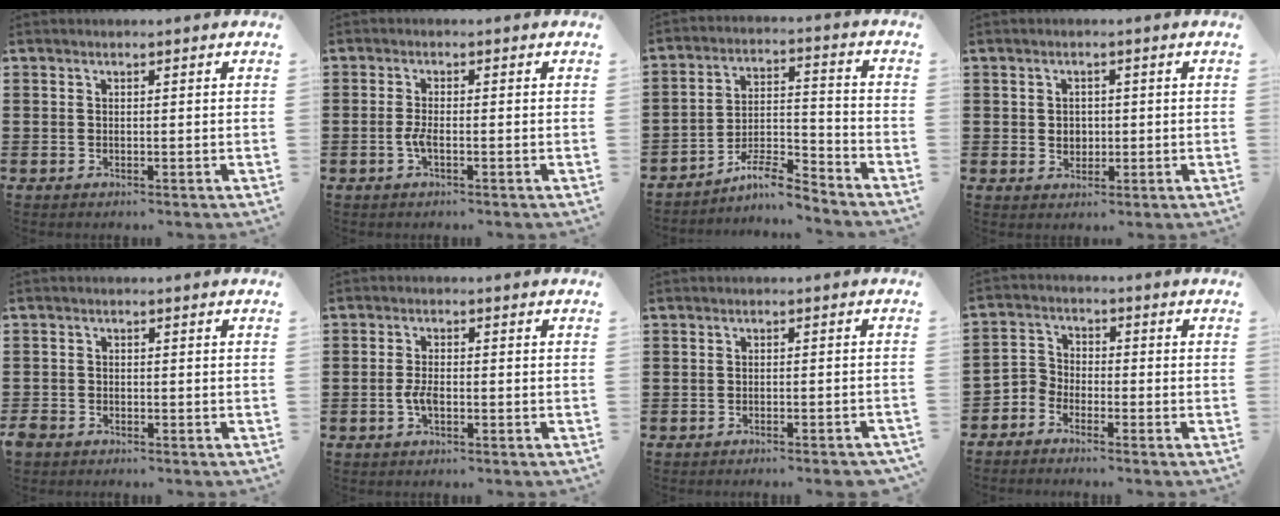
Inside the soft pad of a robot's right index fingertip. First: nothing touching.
{"total": 2.4, "force": [-0.9, 0.5, 2.1], "torque": [-0.054, -0.005, -0.021]}
{"total": 7.2, "force": [-6.5, 0.9, 2.9], "torque": [-0.057, 0.007, -0.126]}
{"total": 2.1, "force": [0.0, 1.8, 1.1], "torque": [-0.021, 0.002, -0.003]}
{"total": 1.9, "force": [-1.5, 1.0, 0.4], "torque": [-0.017, 0.002, -0.035]}
{"total": 2.6, "force": [-0.9, 0.7, 2.4], "torque": [-0.060, -0.010, -0.019]}
{"total": 1.6, "force": [-1.5, -0.1, 0.8], "torque": [-0.013, 0.000, -0.028]}
{"total": 3.2, "force": [-3.0, 1.1, -0.2], "torque": [-0.014, 0.004, -0.070]}